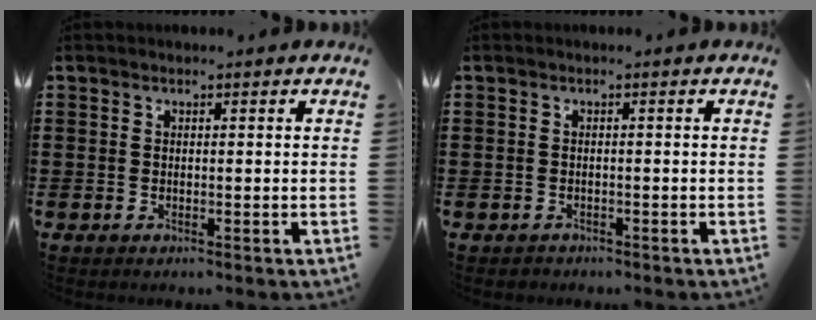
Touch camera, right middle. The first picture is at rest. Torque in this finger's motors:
{"motor_torque": [0.11, -0.04, -0.04, 0.01]}